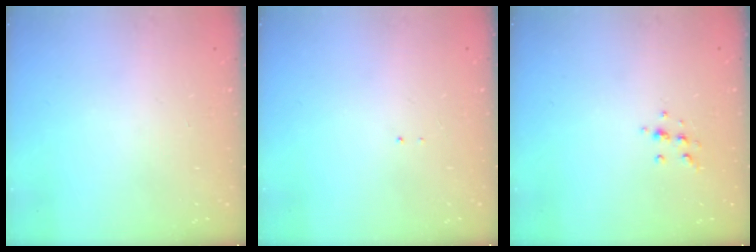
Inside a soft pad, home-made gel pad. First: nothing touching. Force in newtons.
{"total": 0.6, "press": 0.6, "slide": 0.1}
{"total": 5.4, "press": 5.1, "slide": 1.7}